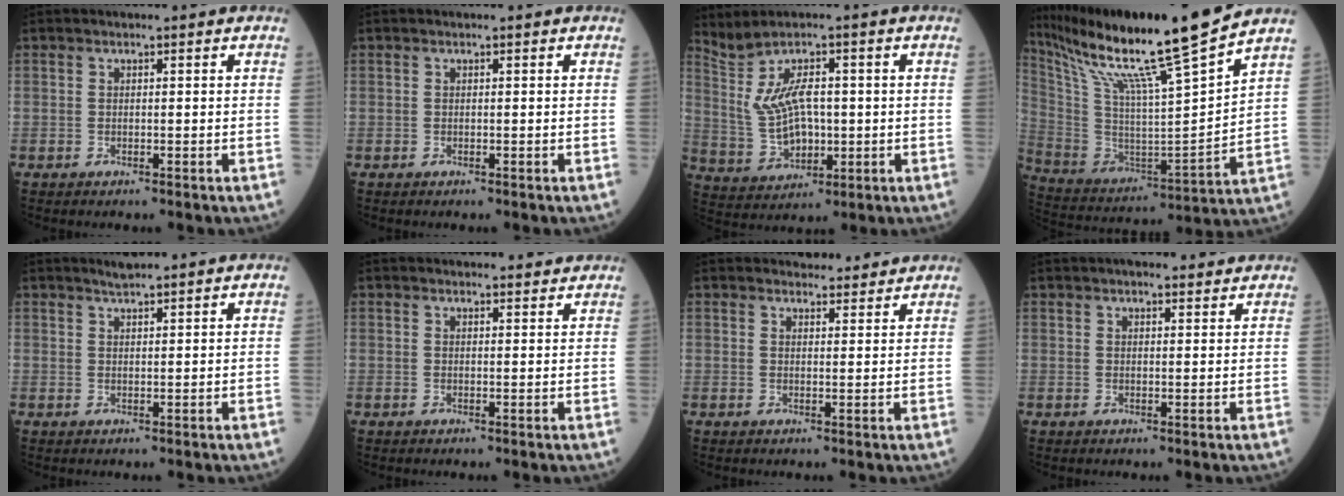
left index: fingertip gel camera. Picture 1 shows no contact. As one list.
[{"total": 0.0}, {"total": 8.4, "force": [1.5, 4.3, 7.0], "torque": [-0.149, 0.015, 0.048]}, {"total": 21.6, "force": [17.2, -1.6, 12.9], "torque": [-0.235, -0.026, 0.300]}, {"total": 1.9, "force": [1.8, -0.1, 0.7], "torque": [-0.015, 0.006, 0.034]}, {"total": 3.7, "force": [3.6, 0.6, 0.5], "torque": [-0.005, 0.009, 0.040]}, {"total": 4.5, "force": [4.3, 1.0, 0.4], "torque": [-0.001, 0.008, 0.052]}, {"total": 4.7, "force": [4.1, 1.0, 2.0], "torque": [-0.025, 0.022, 0.056]}]